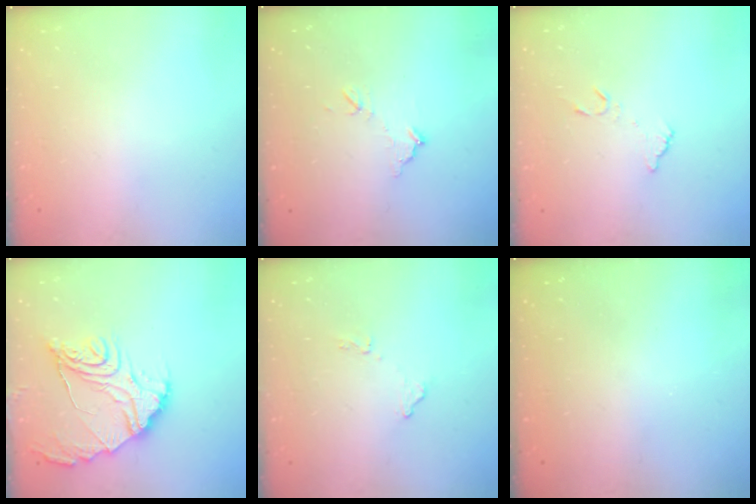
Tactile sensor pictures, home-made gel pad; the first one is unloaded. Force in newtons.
{"total": 7.8, "press": 7.8, "slide": 0.4}
{"total": 4.2, "press": 4.2, "slide": 0.2}
{"total": 15.7, "press": 15.6, "slide": 1.1}
{"total": 8.0, "press": 8.0, "slide": 0.4}
{"total": 3.2, "press": 3.2, "slide": 0.1}